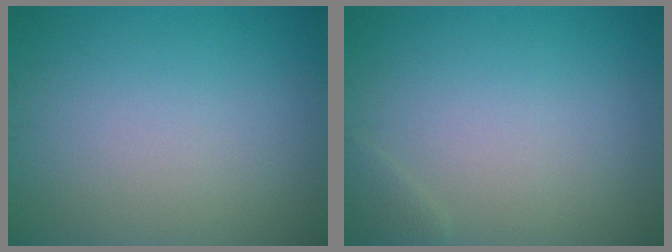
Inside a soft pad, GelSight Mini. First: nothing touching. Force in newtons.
{"total": 0.8, "press": 0.8, "slide": 0.1}